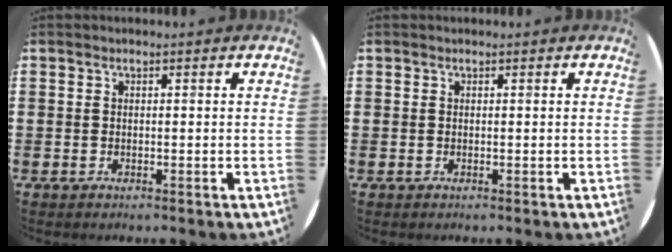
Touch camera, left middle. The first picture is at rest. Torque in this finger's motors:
{"motor_torque": [0.24, -0.24, -0.01, 0.00]}